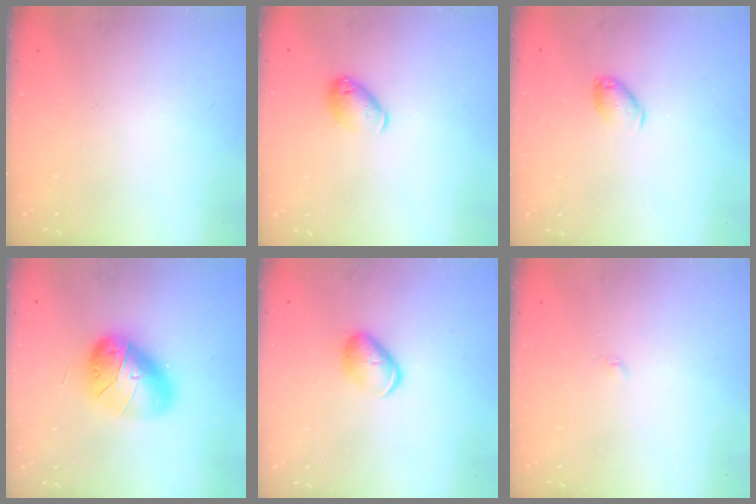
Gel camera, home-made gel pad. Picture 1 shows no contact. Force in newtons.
{"total": 6.4, "press": 6.4, "slide": 0.4}
{"total": 6.3, "press": 6.3, "slide": 0.2}
{"total": 15.7, "press": 15.7, "slide": 0.9}
{"total": 6.4, "press": 6.3, "slide": 0.8}
{"total": 1.9, "press": 1.9, "slide": 0.3}